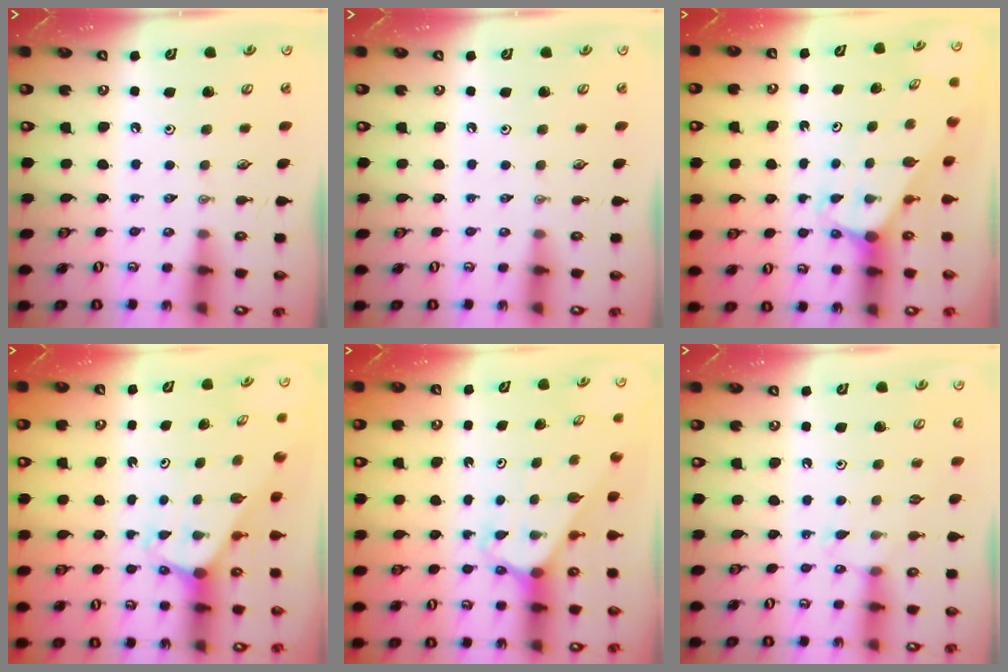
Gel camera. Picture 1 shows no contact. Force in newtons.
{"total": 0.0}
{"total": 4.1, "press": 4.1, "slide": 0.2}
{"total": 1.9, "press": 1.9, "slide": 0.1}
{"total": 2.7, "press": 2.7, "slide": 0.2}
{"total": 5.4, "press": 5.4, "slide": 0.6}